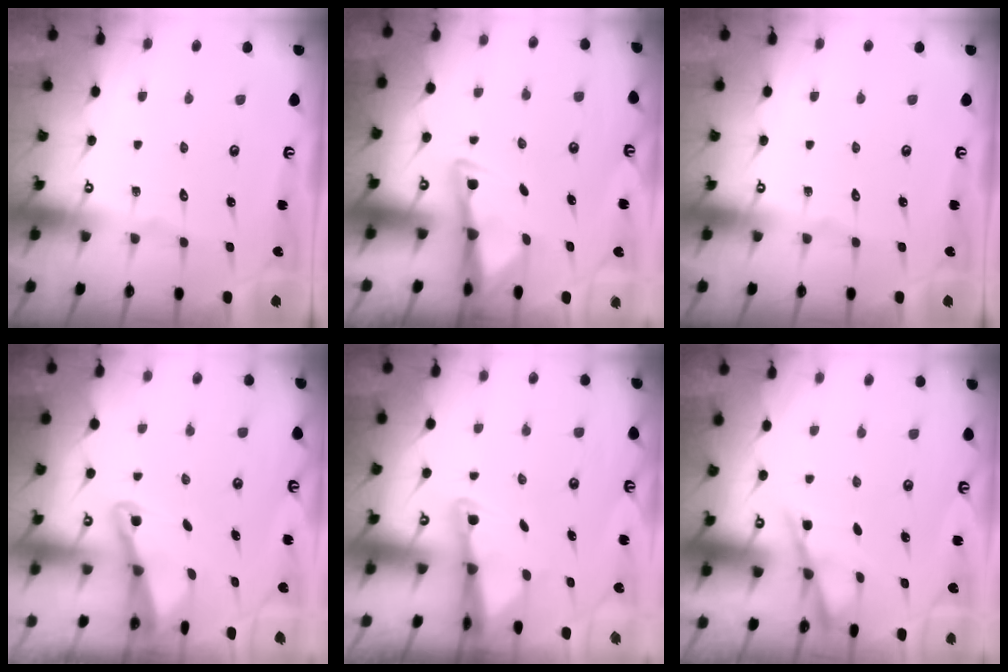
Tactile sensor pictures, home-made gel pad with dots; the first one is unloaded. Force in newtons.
{"total": 2.9, "press": 2.9, "slide": 0.5}
{"total": 0.0}
{"total": 2.2, "press": 2.2, "slide": 0.3}
{"total": 2.6, "press": 2.6, "slide": 0.5}
{"total": 4.7, "press": 4.7, "slide": 0.7}